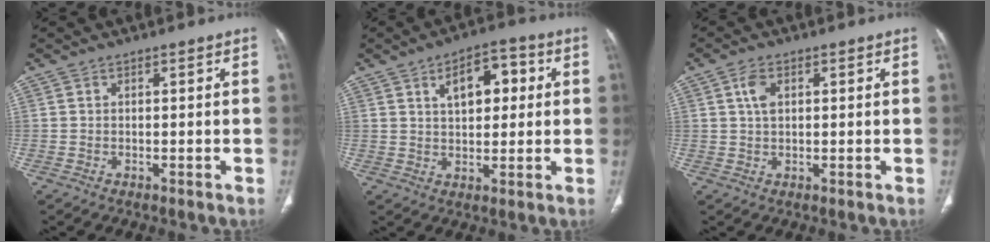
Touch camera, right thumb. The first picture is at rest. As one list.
[{"total": 9.2, "force": [2.9, 5.1, 7.2], "torque": [-0.079, 0.005, 0.041]}, {"total": 3.6, "force": [1.2, 2.1, 2.6], "torque": [-0.050, 0.003, 0.024]}]